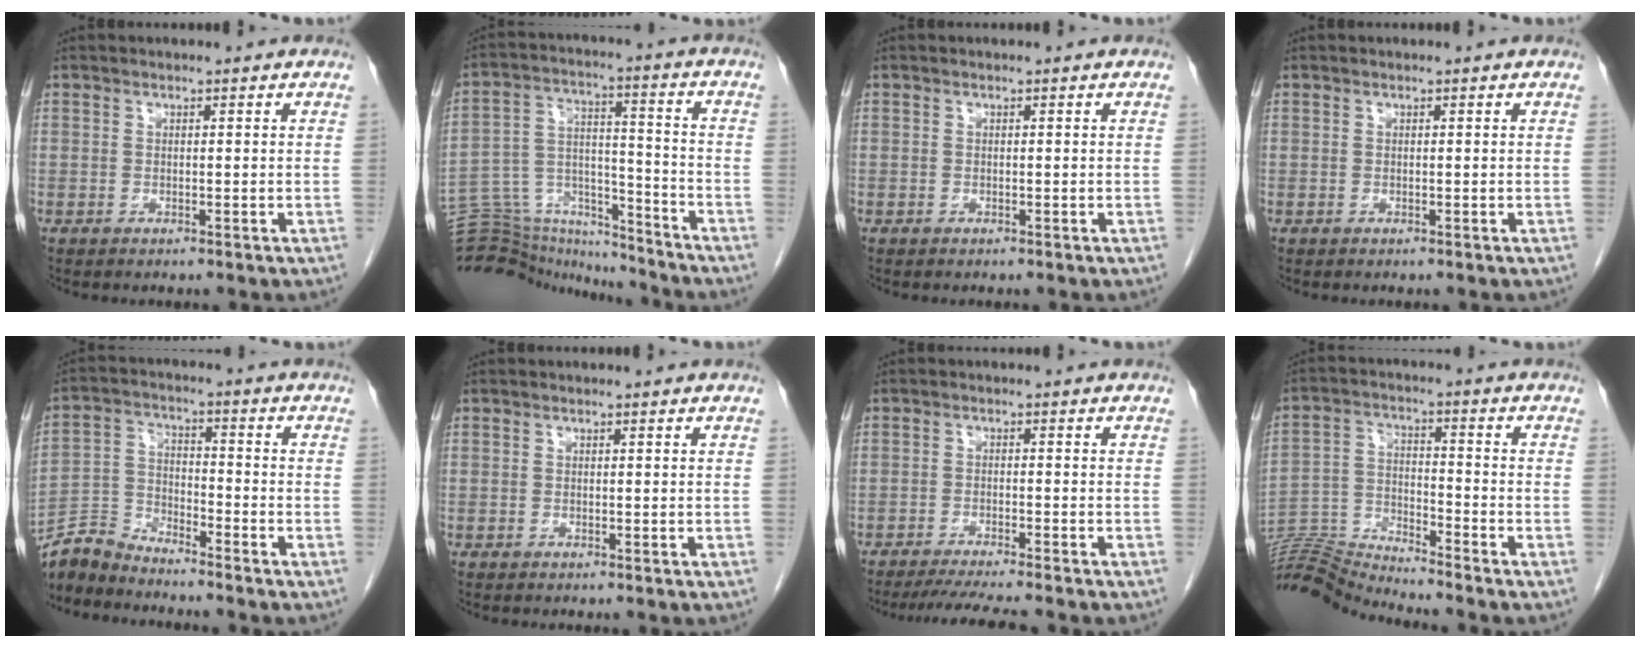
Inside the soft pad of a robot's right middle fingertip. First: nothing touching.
{"total": 19.2, "force": [-18.4, 4.2, 3.7], "torque": [-0.095, 0.039, -0.291]}
{"total": 0.0}
{"total": 0.0}
{"total": 6.6, "force": [-6.6, 0.6, 0.3], "torque": [-0.013, 0.001, -0.131]}
{"total": 0.0}
{"total": 7.9, "force": [-7.1, -0.5, 3.6], "torque": [-0.044, -0.017, -0.111]}
{"total": 10.5, "force": [-10.3, -2.2, 0.2], "torque": [-0.010, 0.018, -0.197]}